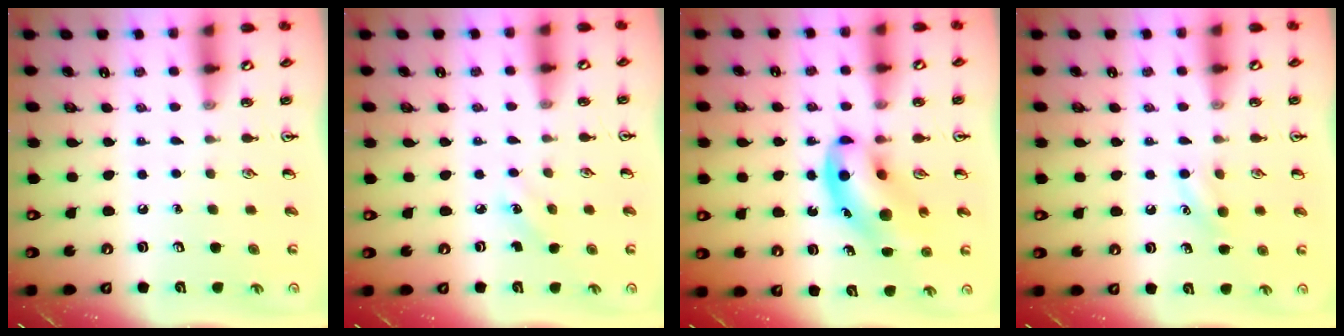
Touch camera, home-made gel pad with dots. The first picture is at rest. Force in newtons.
{"total": 1.9, "press": 1.7, "slide": 0.7}
{"total": 10.9, "press": 10.4, "slide": 3.1}
{"total": 7.1, "press": 6.8, "slide": 2.1}